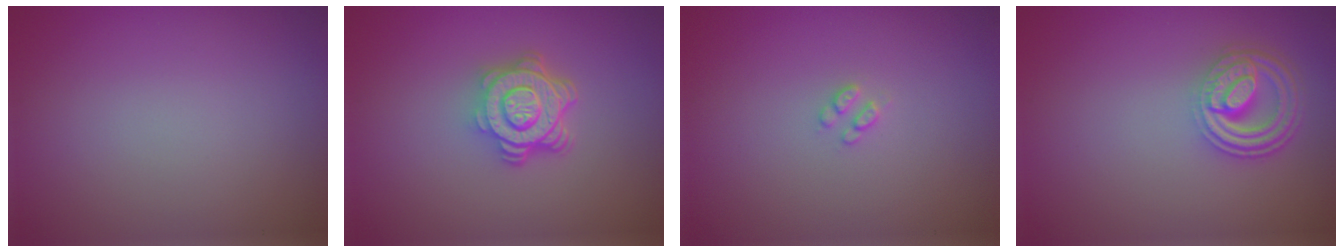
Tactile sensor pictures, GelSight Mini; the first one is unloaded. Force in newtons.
{"total": 4.8, "press": 3.7, "slide": 3.1}
{"total": 1.0, "press": 0.9, "slide": 0.2}
{"total": 4.5, "press": 3.5, "slide": 2.8}